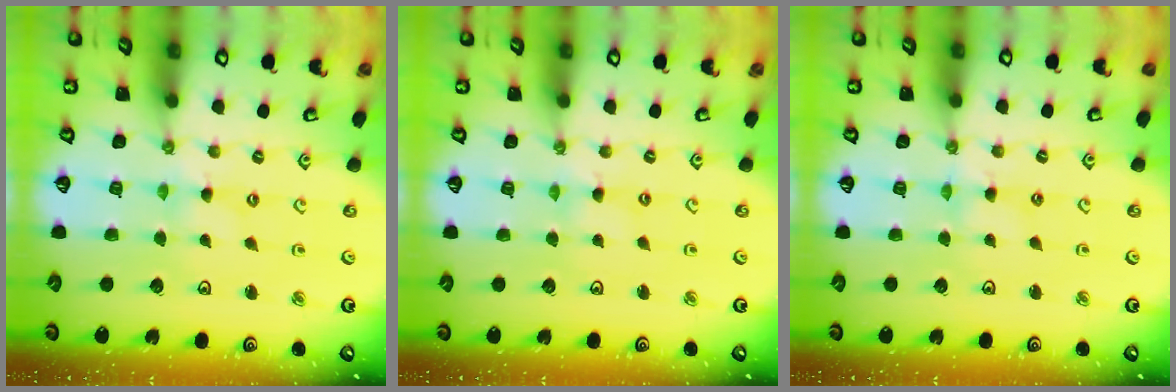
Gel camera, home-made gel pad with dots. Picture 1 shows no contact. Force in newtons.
{"total": 0.5, "press": 0.5, "slide": 0.1}
{"total": 1.0, "press": 0.9, "slide": 0.2}